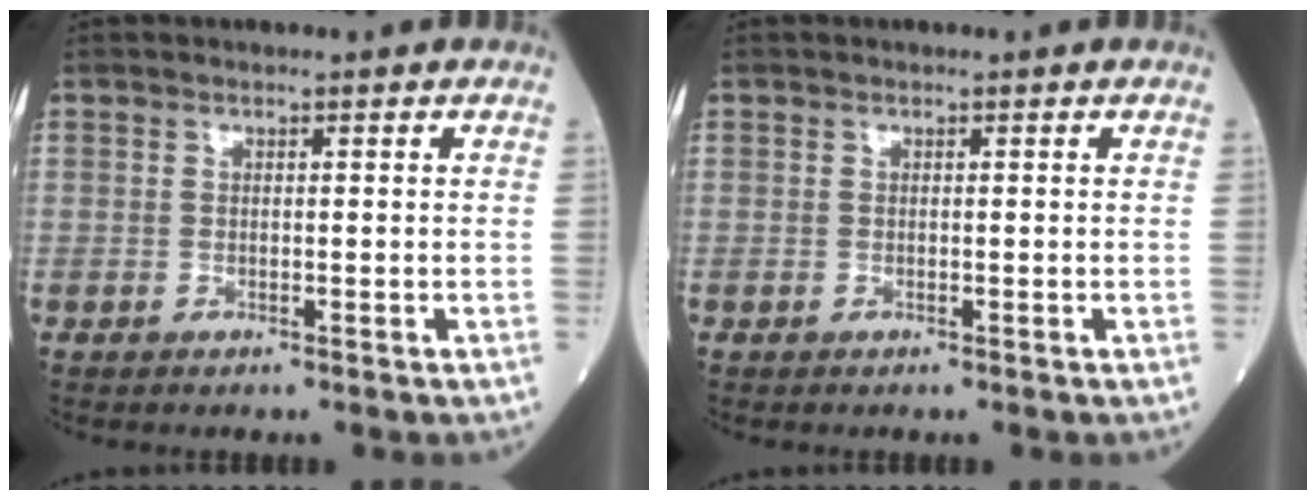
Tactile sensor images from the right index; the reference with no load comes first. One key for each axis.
{"total": 0.0}